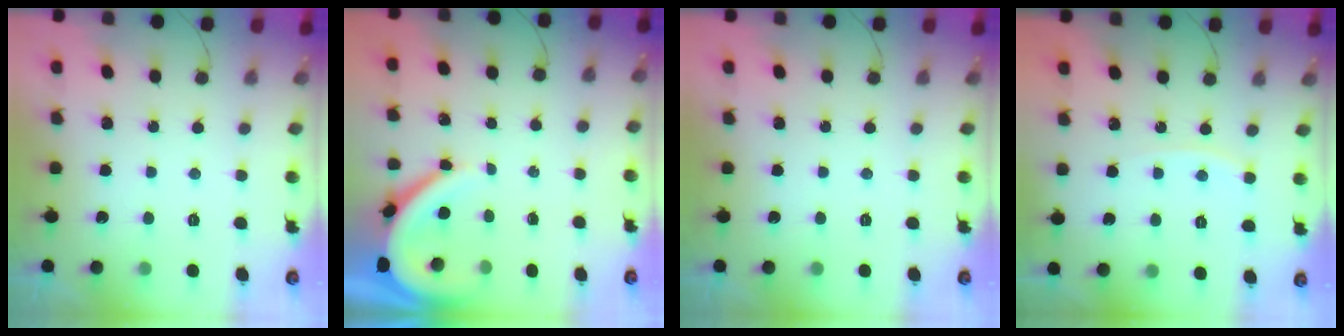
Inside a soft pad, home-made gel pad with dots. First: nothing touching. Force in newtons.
{"total": 6.4, "press": 6.4, "slide": 0.9}
{"total": 0.0}
{"total": 3.4, "press": 3.4, "slide": 0.2}